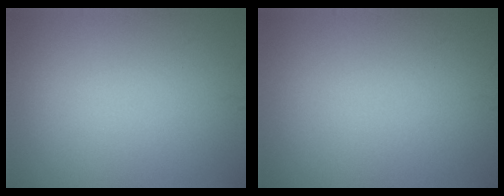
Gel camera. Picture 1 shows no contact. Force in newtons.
{"total": 0.0}